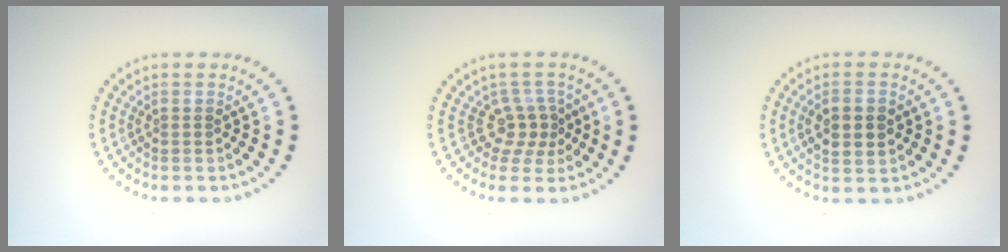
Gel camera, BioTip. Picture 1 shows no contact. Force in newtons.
{"total": 2.6, "press": 1.8, "slide": 1.9}
{"total": 2.9, "press": 2.9, "slide": 0.2}